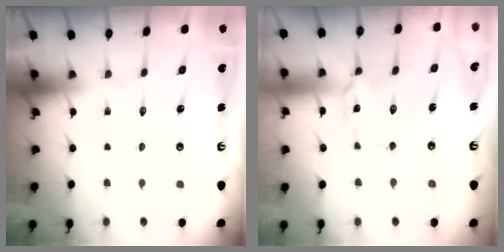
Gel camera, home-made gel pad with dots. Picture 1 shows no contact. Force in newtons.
{"total": 2.2, "press": 2.2, "slide": 0.3}